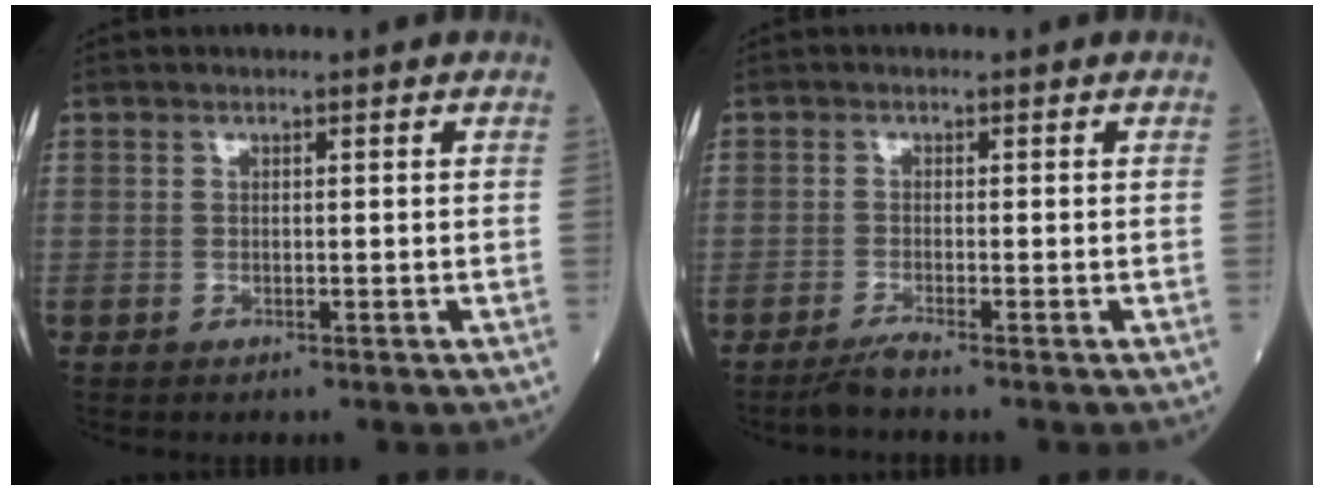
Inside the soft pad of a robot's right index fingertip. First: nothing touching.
{"total": 1.6, "force": [-1.5, -0.4, 0.6], "torque": [-0.020, -0.004, -0.032]}